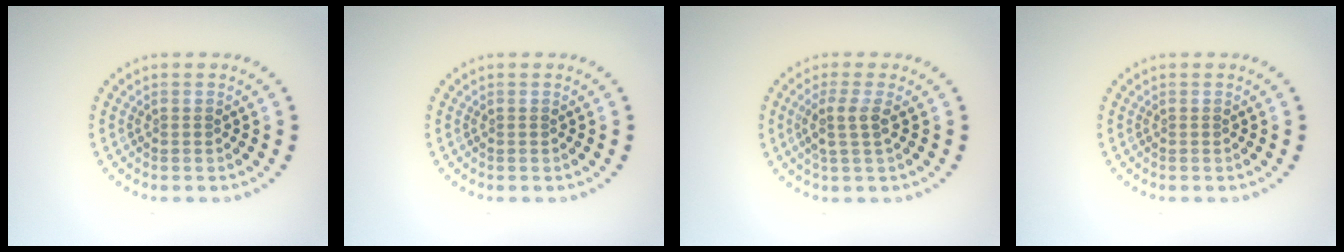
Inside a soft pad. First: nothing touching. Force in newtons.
{"total": 0.0}
{"total": 2.4, "press": 1.8, "slide": 1.5}
{"total": 0.0}